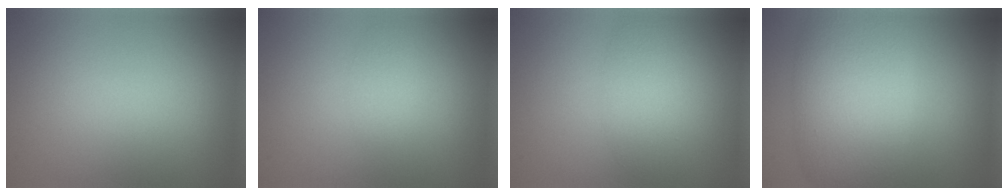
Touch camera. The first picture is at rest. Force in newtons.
{"total": 1.1, "press": 1.1, "slide": 0.0}
{"total": 2.7, "press": 2.7, "slide": 0.1}
{"total": 8.5, "press": 8.5, "slide": 0.3}